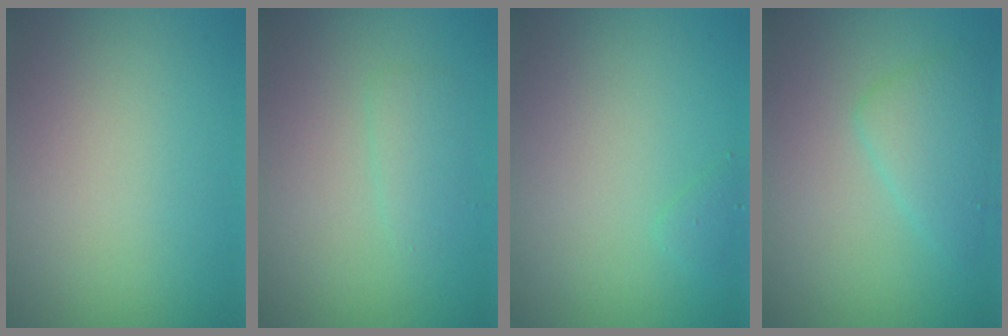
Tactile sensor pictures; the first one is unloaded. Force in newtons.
{"total": 1.4, "press": 1.4, "slide": 0.2}
{"total": 0.8, "press": 0.8, "slide": 0.0}
{"total": 3.0, "press": 3.0, "slide": 0.1}